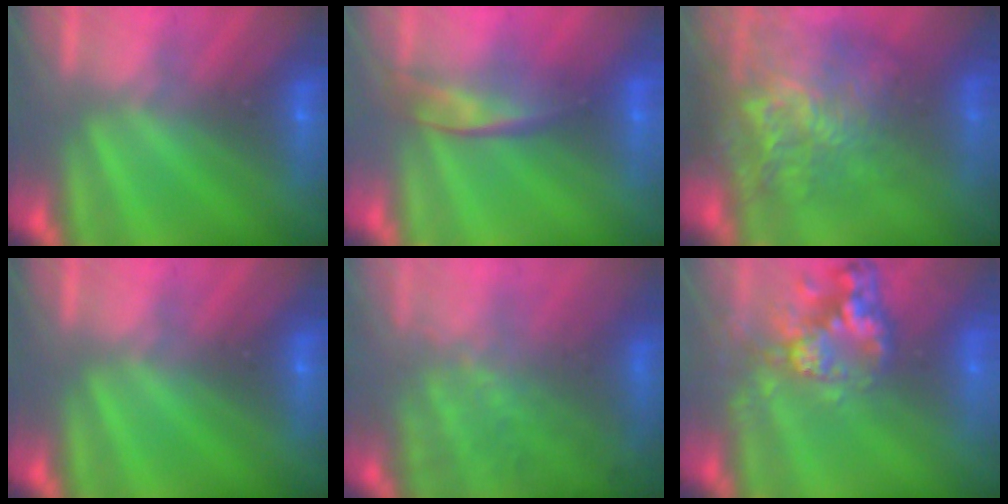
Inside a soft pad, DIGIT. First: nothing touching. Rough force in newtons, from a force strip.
{"total": 2.2}
{"total": 11.6}
{"total": 0.0}
{"total": 7.6}
{"total": 6.5}